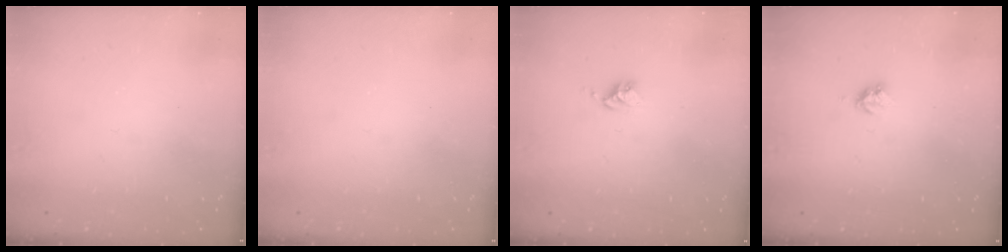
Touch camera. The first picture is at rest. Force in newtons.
{"total": 0.0}
{"total": 3.9, "press": 3.8, "slide": 0.3}
{"total": 3.0, "press": 3.0, "slide": 0.3}